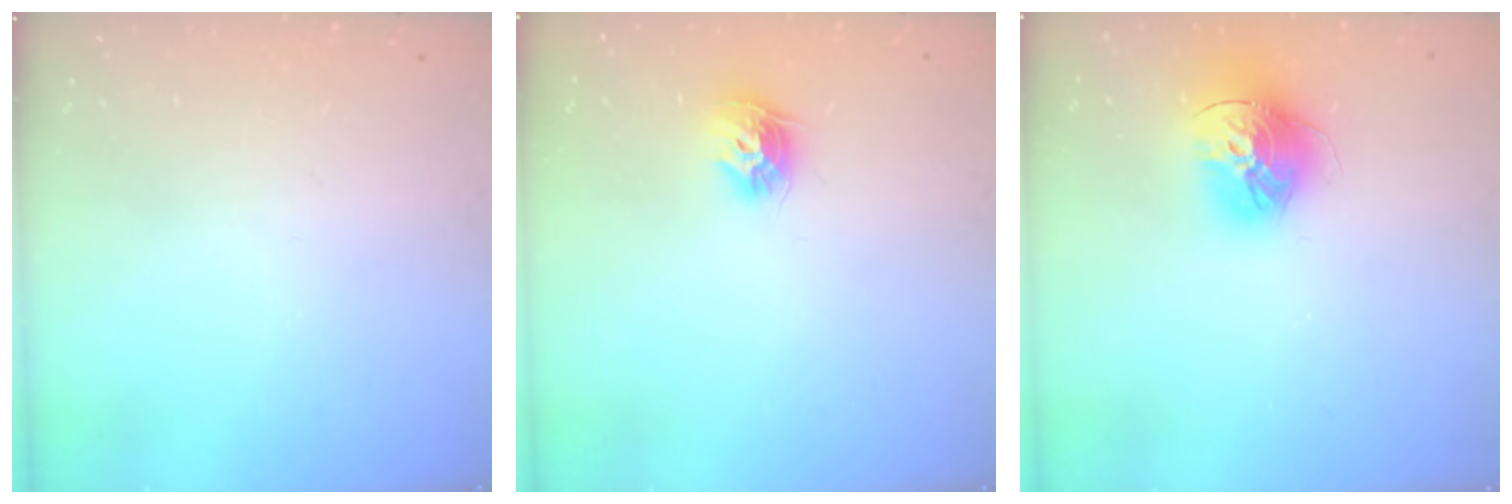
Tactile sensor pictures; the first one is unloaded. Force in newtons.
{"total": 8.7, "press": 8.7, "slide": 0.3}
{"total": 15.9, "press": 15.9, "slide": 1.5}